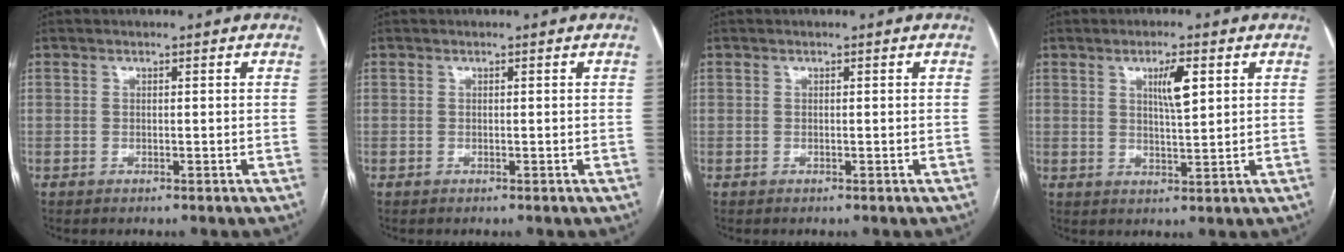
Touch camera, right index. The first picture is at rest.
{"total": 0.0}
{"total": 0.0}
{"total": 4.7, "force": [1.9, 0.7, 4.3], "torque": [-0.074, -0.001, 0.034]}